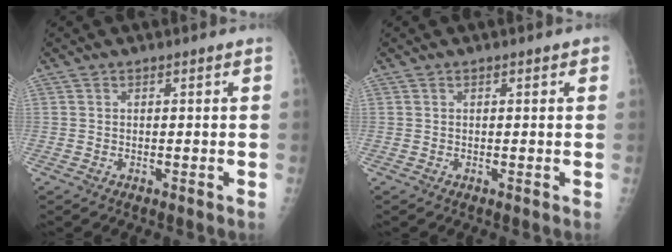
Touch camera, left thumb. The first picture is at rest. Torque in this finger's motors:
{"motor_torque": [-0.13, 0.01, -0.12, -0.11, 0.02]}